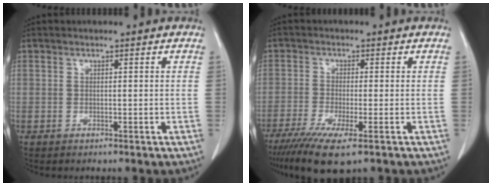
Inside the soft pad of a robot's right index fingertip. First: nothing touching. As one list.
[{"total": 8.0, "force": [-5.0, 0.9, 6.2], "torque": [-0.109, -0.022, -0.083]}]